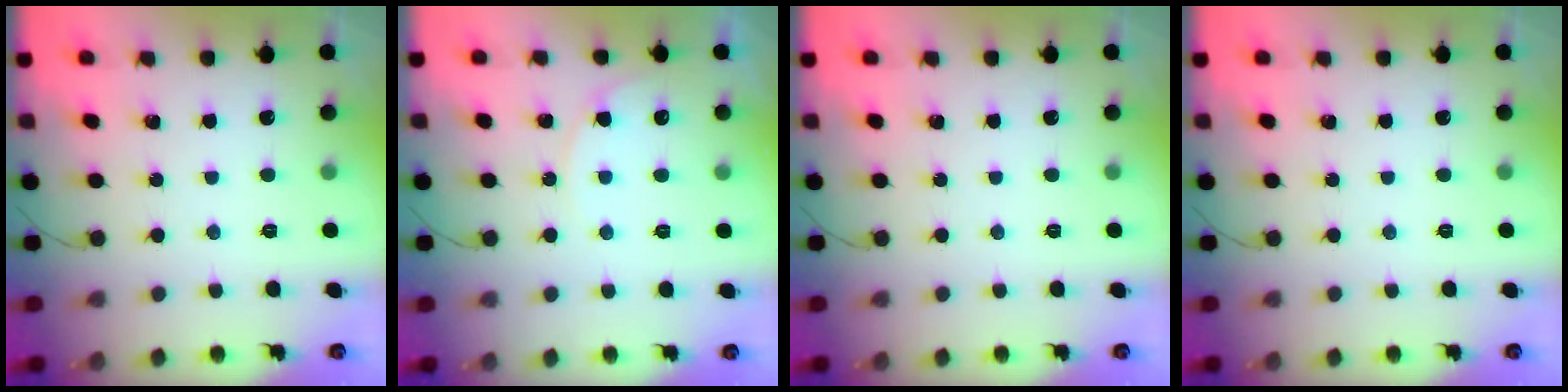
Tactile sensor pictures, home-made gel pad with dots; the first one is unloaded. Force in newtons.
{"total": 4.8, "press": 4.8, "slide": 0.5}
{"total": 0.0}
{"total": 0.0}